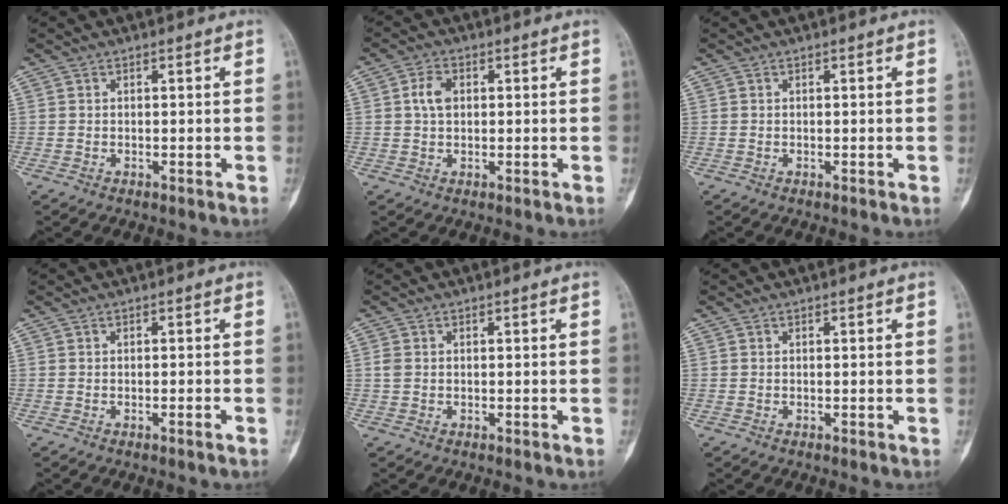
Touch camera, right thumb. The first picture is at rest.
{"total": 3.8, "force": [0.7, 2.6, 2.8], "torque": [-0.053, 0.005, 0.010]}
{"total": 0.0}
{"total": 0.9, "force": [-0.6, -0.1, 0.6], "torque": [-0.015, 0.004, -0.007]}
{"total": 1.3, "force": [0.1, 1.0, 0.8], "torque": [-0.024, 0.002, 0.002]}
{"total": 0.0}